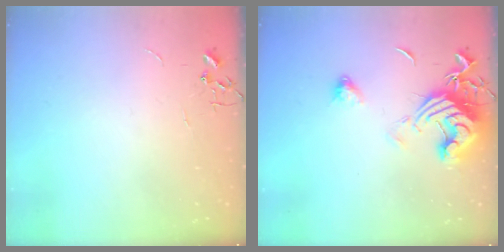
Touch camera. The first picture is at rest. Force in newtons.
{"total": 14.2, "press": 14.1, "slide": 1.8}